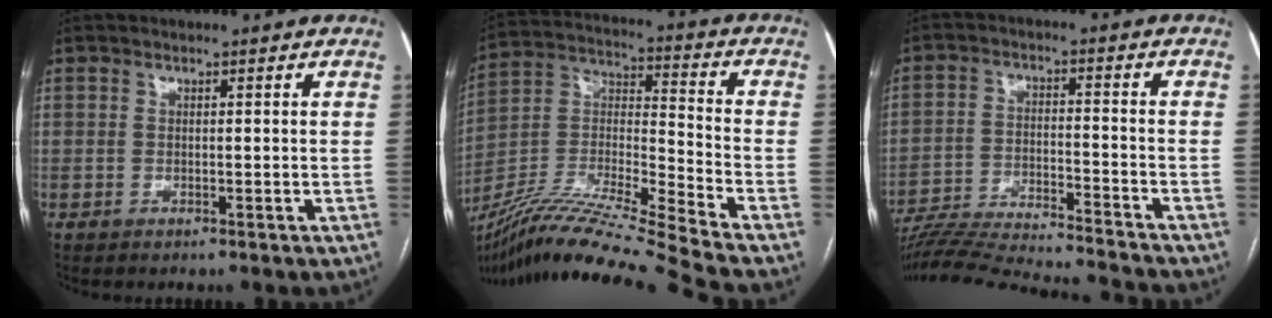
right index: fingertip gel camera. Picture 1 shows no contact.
{"total": 21.8, "force": [-19.0, -2.9, 10.3], "torque": [-0.222, -0.019, -0.346]}
{"total": 19.4, "force": [-18.4, -0.2, 6.0], "torque": [-0.119, -0.025, -0.282]}